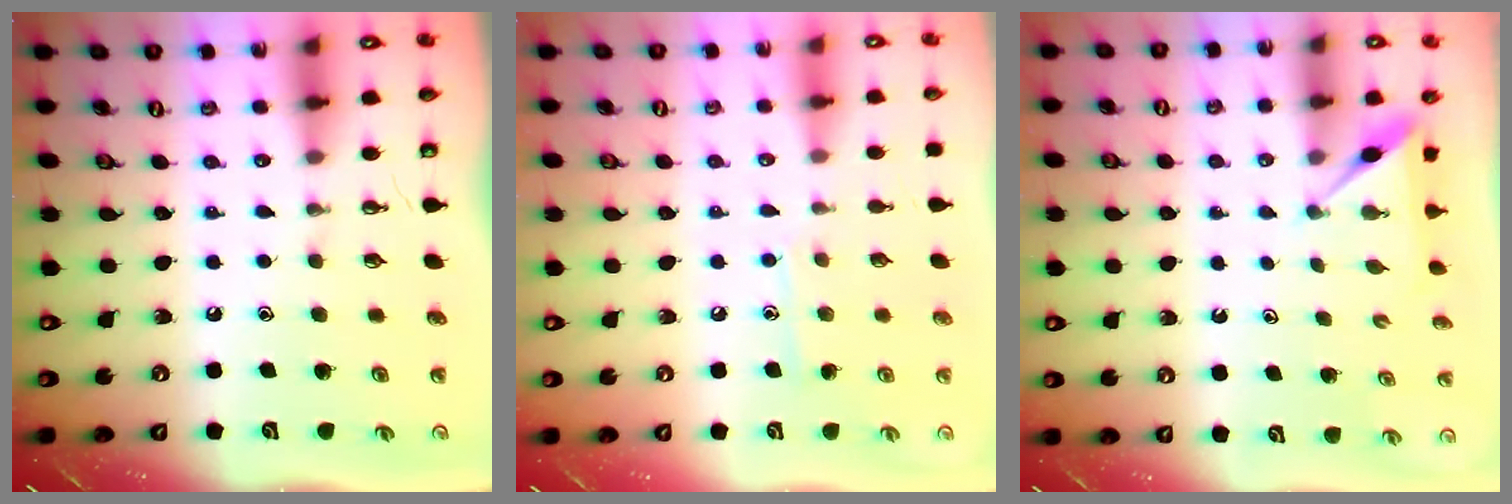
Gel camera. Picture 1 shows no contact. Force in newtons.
{"total": 7.3, "press": 7.2, "slide": 0.6}
{"total": 3.3, "press": 3.3, "slide": 0.1}